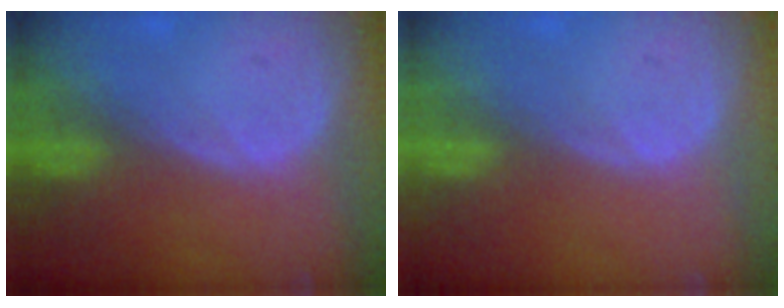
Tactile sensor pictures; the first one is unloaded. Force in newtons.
{"total": 0.0}